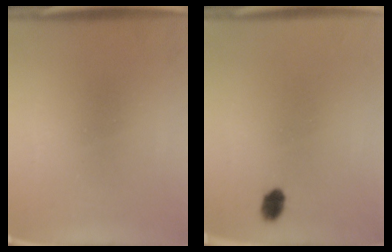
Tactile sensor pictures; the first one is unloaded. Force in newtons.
{"total": 2.9}